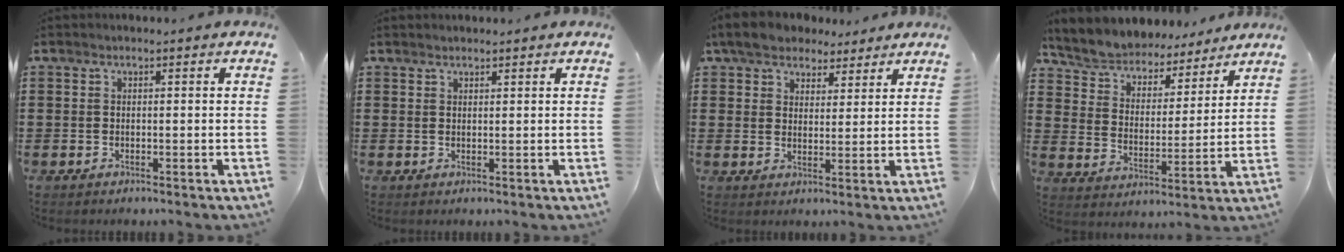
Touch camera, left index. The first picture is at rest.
{"total": 0.9, "force": [0.9, 0.2, 0.0], "torque": [-0.002, 0.000, 0.018]}
{"total": 5.5, "force": [4.6, 2.8, 1.4], "torque": [-0.042, -0.002, 0.082]}
{"total": 6.2, "force": [6.0, 1.2, 0.5], "torque": [-0.046, -0.042, 0.104]}